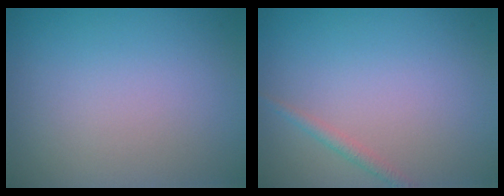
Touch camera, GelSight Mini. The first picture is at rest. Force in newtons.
{"total": 1.0, "press": 1.0, "slide": 0.0}